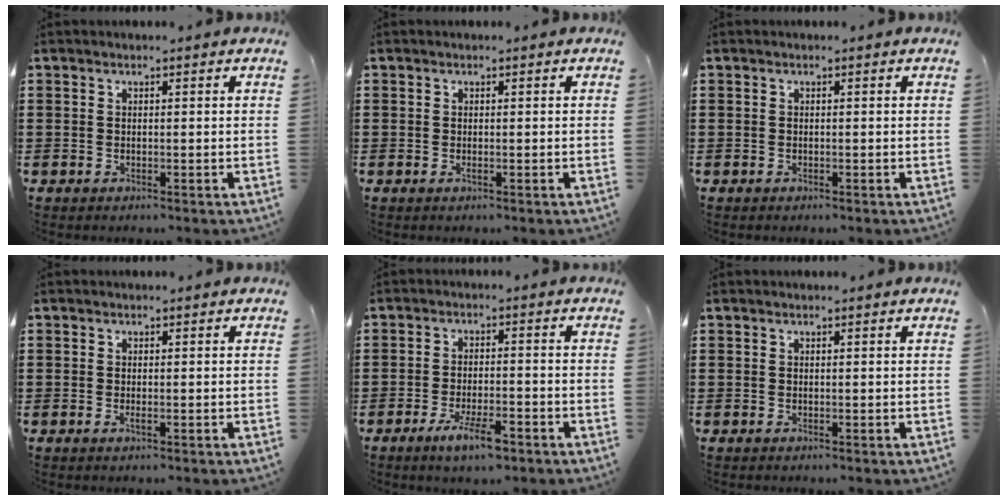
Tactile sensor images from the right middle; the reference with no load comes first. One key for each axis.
{"total": 0.0}
{"total": 0.0}
{"total": 0.5, "fx": -0.2, "fy": 0.1, "fz": 0.5, "tx": -0.010, "ty": -0.004, "tz": -0.002}
{"total": 5.5, "fx": -3.2, "fy": 1.4, "fz": 4.2, "tx": -0.079, "ty": -0.001, "tz": -0.057}
{"total": 0.0}